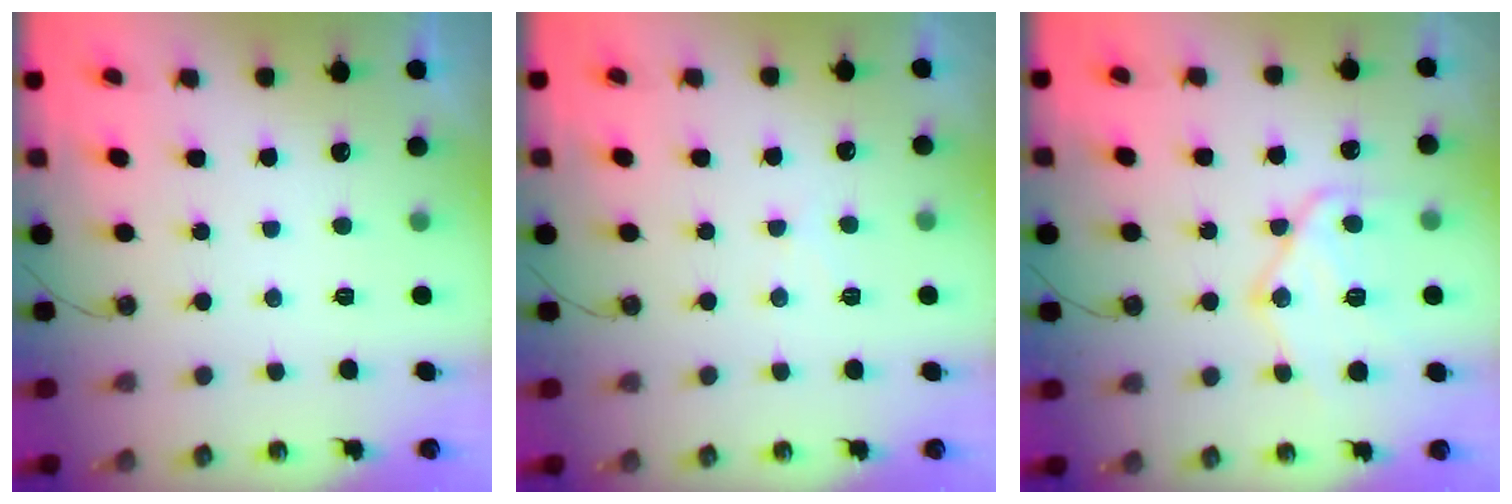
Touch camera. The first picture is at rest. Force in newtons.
{"total": 6.1, "press": 6.0, "slide": 1.0}
{"total": 15.9, "press": 15.9, "slide": 1.5}